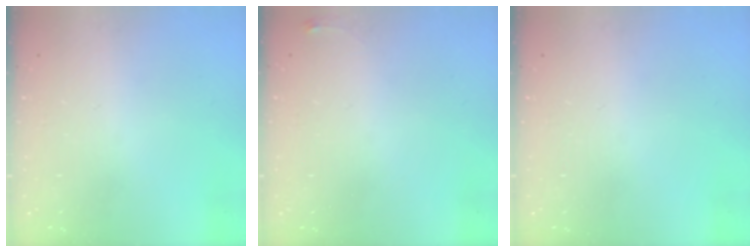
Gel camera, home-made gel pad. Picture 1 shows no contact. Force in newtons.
{"total": 3.6, "press": 3.5, "slide": 0.6}
{"total": 0.0}